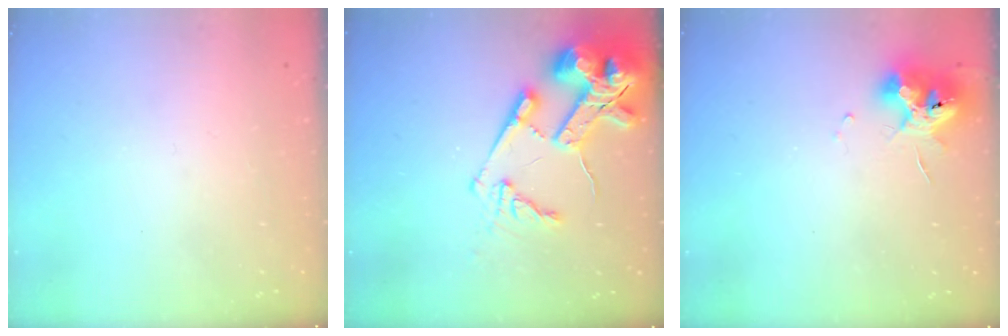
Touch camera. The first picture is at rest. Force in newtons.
{"total": 18.5, "press": 18.3, "slide": 2.3}
{"total": 11.3, "press": 11.3, "slide": 1.0}